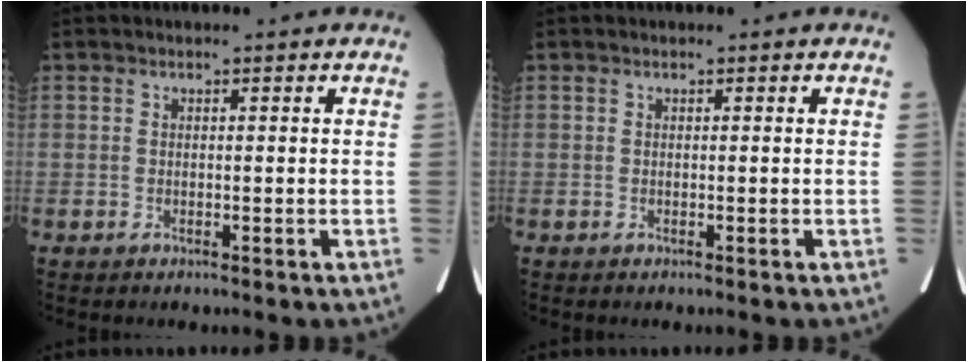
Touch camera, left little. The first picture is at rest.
{"total": 0.0}